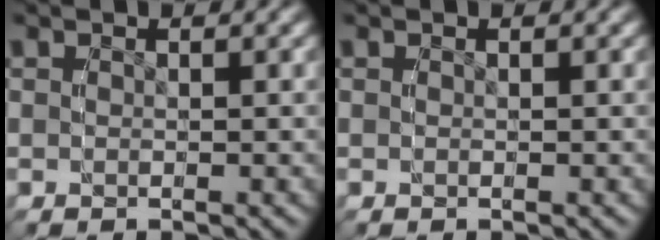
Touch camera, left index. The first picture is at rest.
{"total": 0.0}